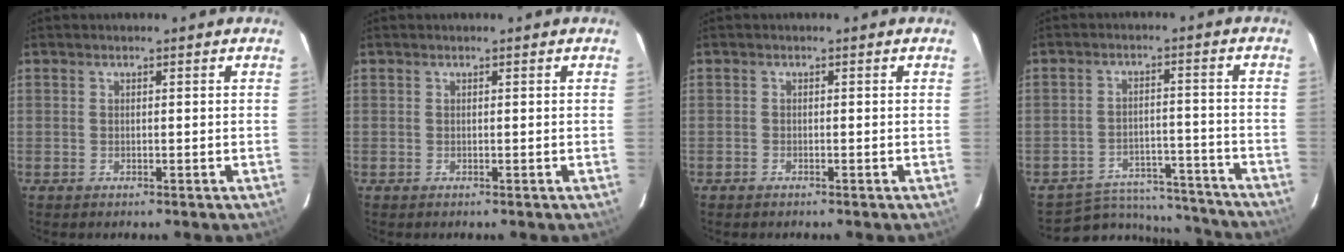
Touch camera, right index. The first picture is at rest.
{"total": 0.0}
{"total": 0.6, "force": [-0.6, 0.1, 0.1], "torque": [-0.007, 0.002, -0.013]}
{"total": 14.8, "force": [-13.8, 4.8, 2.6], "torque": [-0.060, 0.031, -0.180]}